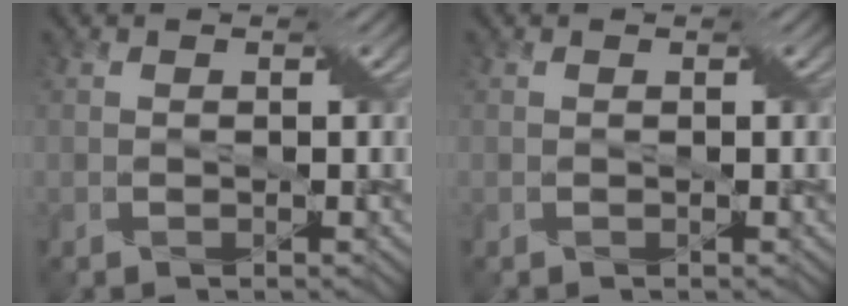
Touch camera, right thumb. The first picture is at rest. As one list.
[{"total": 0.0}]